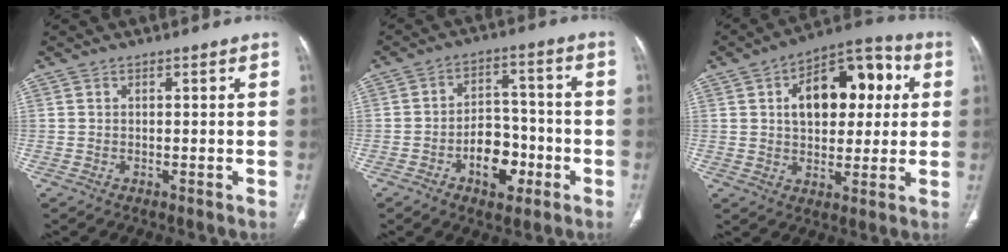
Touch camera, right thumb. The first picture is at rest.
{"total": 9.7, "force": [-4.1, 6.1, 6.3], "torque": [-0.065, 0.039, -0.063]}
{"total": 17.2, "force": [3.9, 10.1, 13.4], "torque": [-0.154, 0.022, 0.054]}